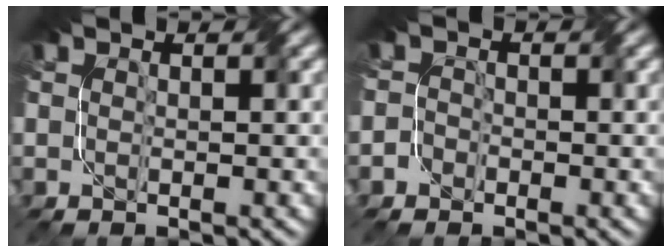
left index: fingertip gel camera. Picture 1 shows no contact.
{"total": 1.3, "force": [-1.3, 0.5, -0.1], "torque": [0.020, 0.003, -0.026]}